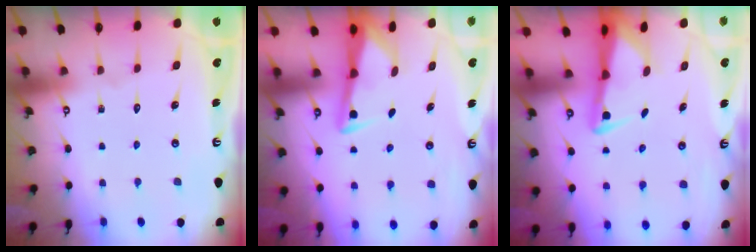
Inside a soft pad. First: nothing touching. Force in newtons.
{"total": 3.1, "press": 3.1, "slide": 0.4}
{"total": 3.0, "press": 3.0, "slide": 0.7}